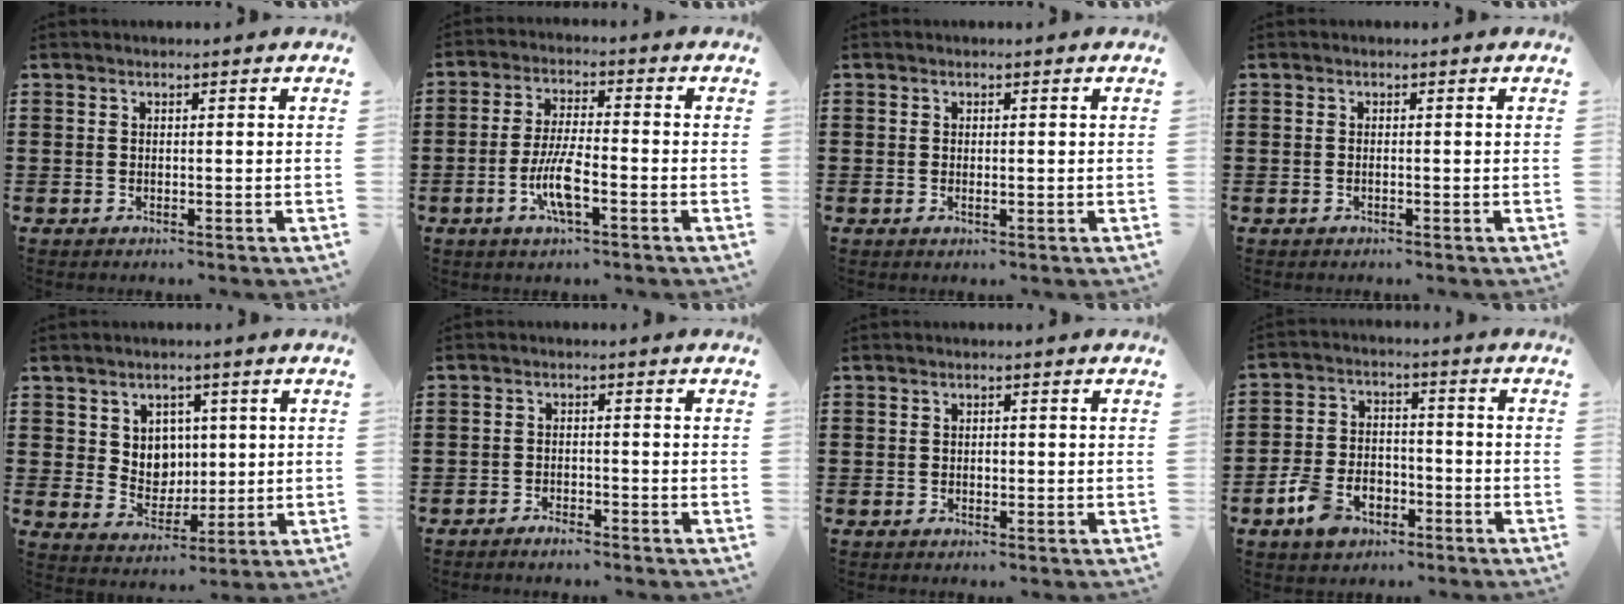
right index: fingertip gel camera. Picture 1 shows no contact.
{"total": 7.2, "force": [-2.6, 1.8, 6.5], "torque": [-0.147, -0.013, -0.055]}
{"total": 0.6, "force": [0.0, 0.3, 0.5], "torque": [-0.011, 0.001, 0.001]}
{"total": 0.0}
{"total": 5.2, "force": [2.1, 4.6, 1.2], "torque": [-0.032, 0.000, 0.034]}
{"total": 1.6, "force": [-1.5, 0.4, 0.3], "torque": [-0.009, 0.003, -0.031]}
{"total": 0.7, "force": [0.0, 0.4, 0.5], "torque": [-0.012, -0.001, 0.000]}
{"total": 6.5, "force": [-4.2, 3.9, 3.0], "torque": [-0.085, 0.014, -0.086]}